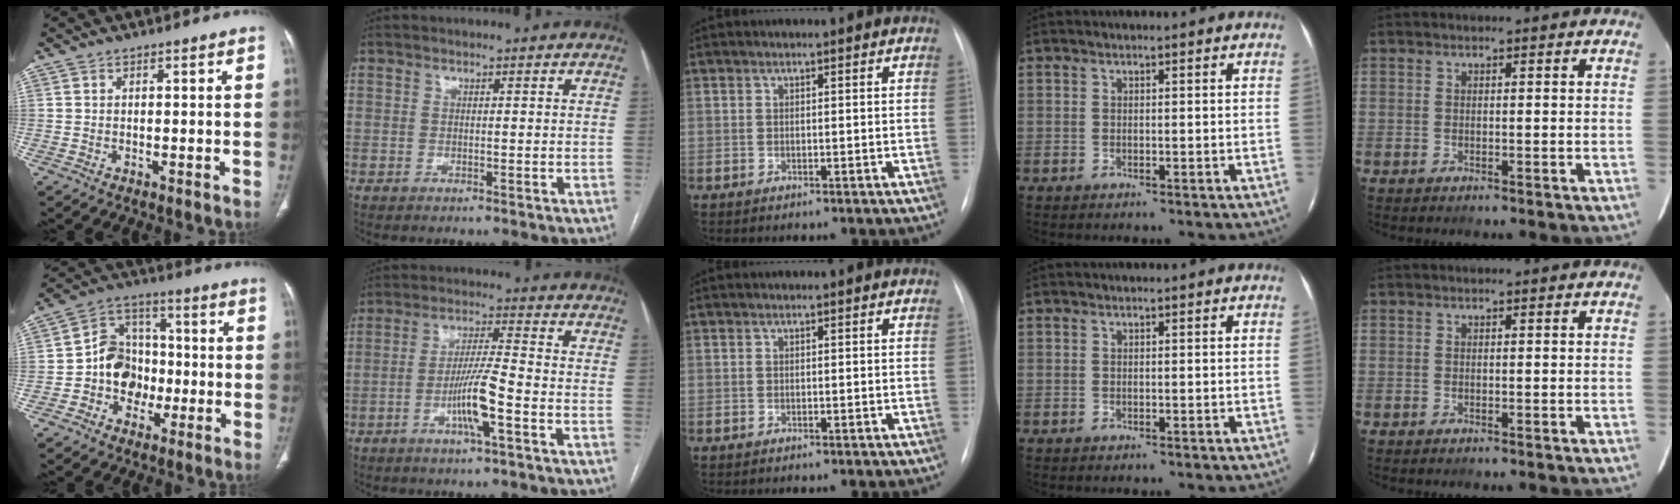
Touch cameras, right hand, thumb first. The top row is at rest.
{"thumb": {"total": 10.5, "force": [-2.5, 9.0, 4.7], "torque": [-0.037, 0.040, -0.052]}, "index": {"total": 7.8, "force": [-2.9, 0.0, 7.2], "torque": [-0.141, -0.001, -0.055]}}